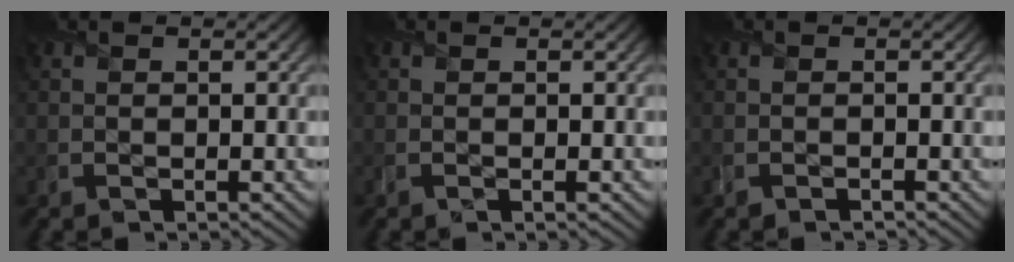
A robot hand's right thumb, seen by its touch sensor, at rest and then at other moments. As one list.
[{"total": 0.0}, {"total": 0.7, "force": [-0.6, 0.2, -0.3], "torque": [0.007, 0.000, -0.013]}]